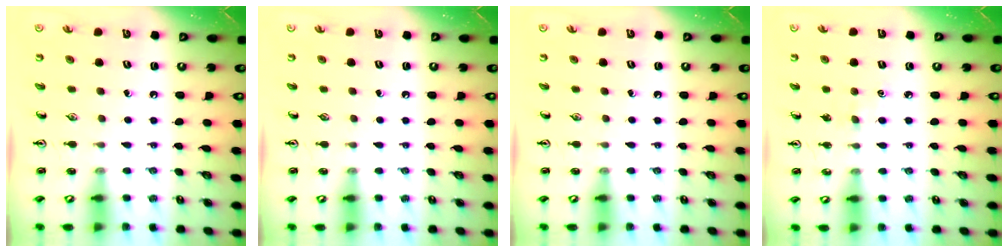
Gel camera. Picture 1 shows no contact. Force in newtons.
{"total": 0.0}
{"total": 0.0}
{"total": 2.8, "press": 2.7, "slide": 0.5}